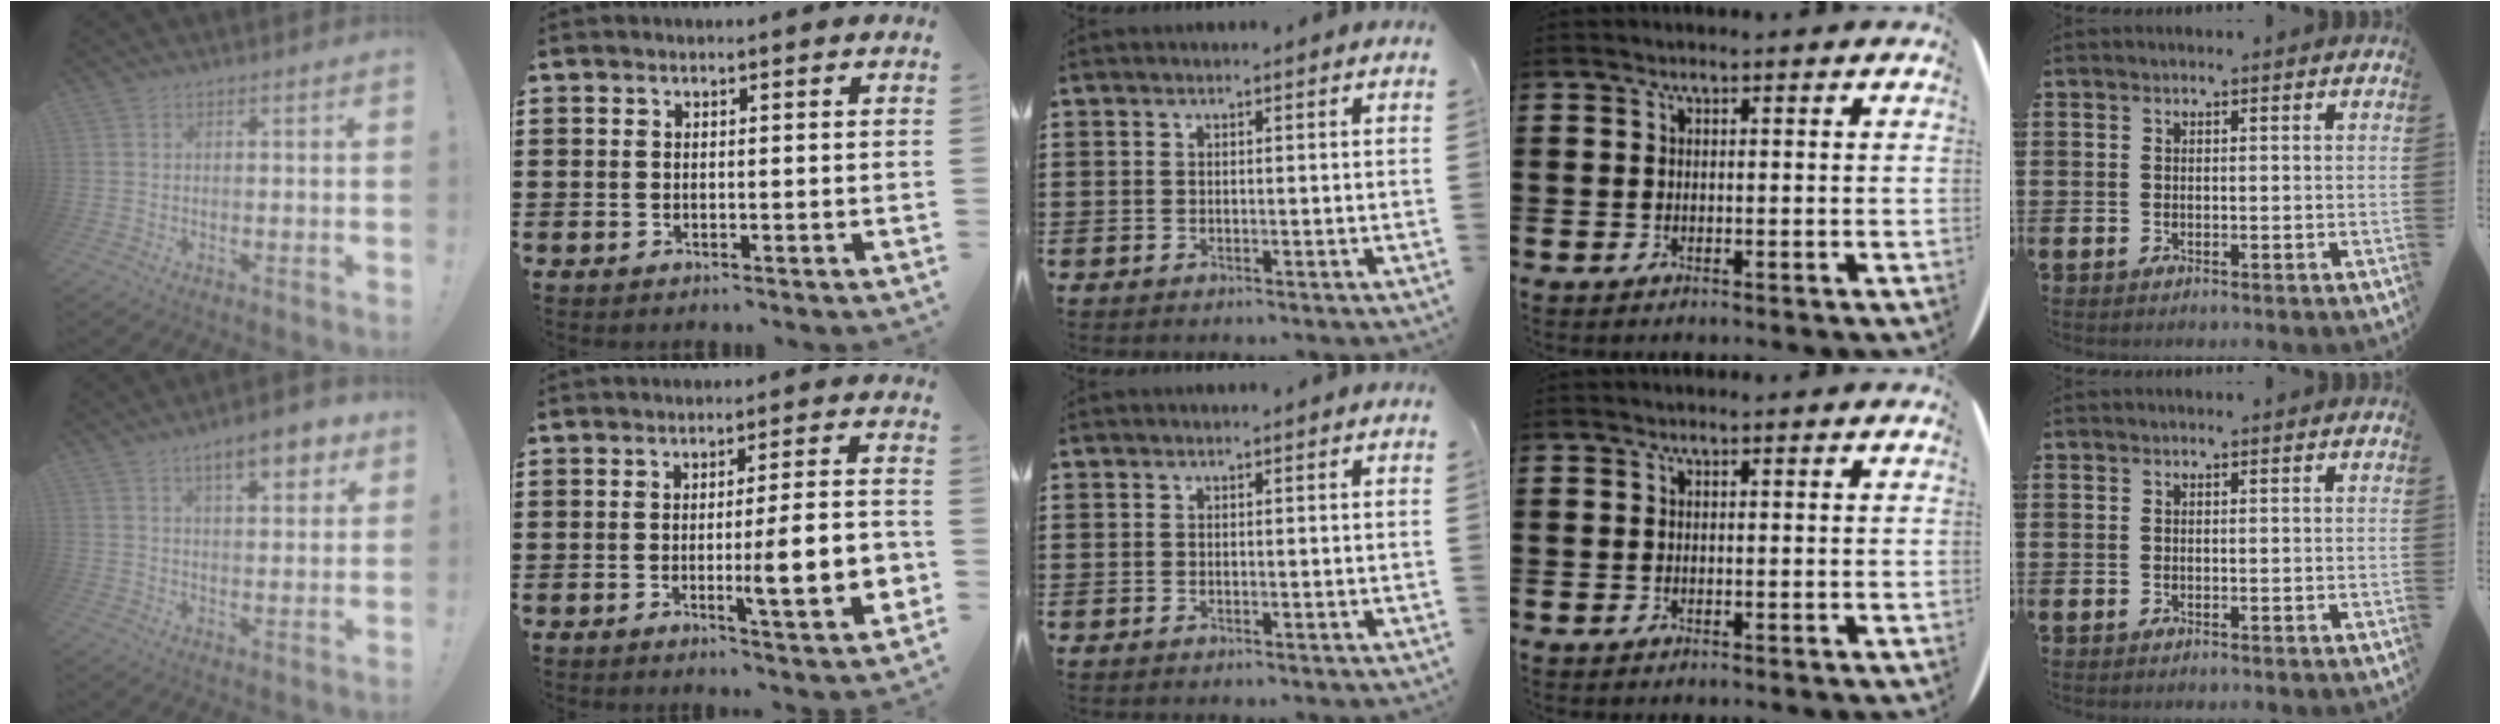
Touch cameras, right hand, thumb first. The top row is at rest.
{"thumb": {"total": 9.5, "force": [5.8, 3.0, 7.0], "torque": [-0.097, -0.024, 0.096]}, "index": {"total": 10.2, "force": [-1.9, 1.4, 9.9], "torque": [-0.144, -0.009, -0.032]}}